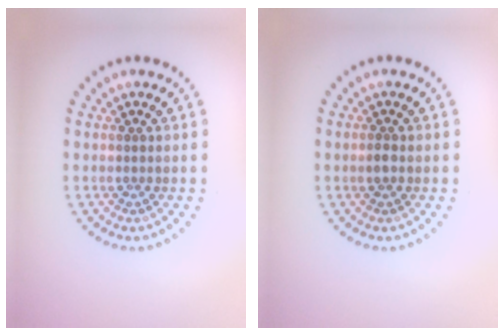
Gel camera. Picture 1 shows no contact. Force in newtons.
{"total": 0.9, "press": 0.9, "slide": 0.2}